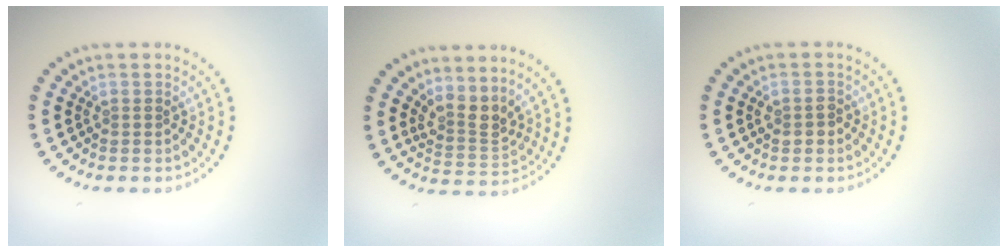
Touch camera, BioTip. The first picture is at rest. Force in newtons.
{"total": 2.7, "press": 2.0, "slide": 1.8}
{"total": 1.5, "press": 1.5, "slide": 0.1}